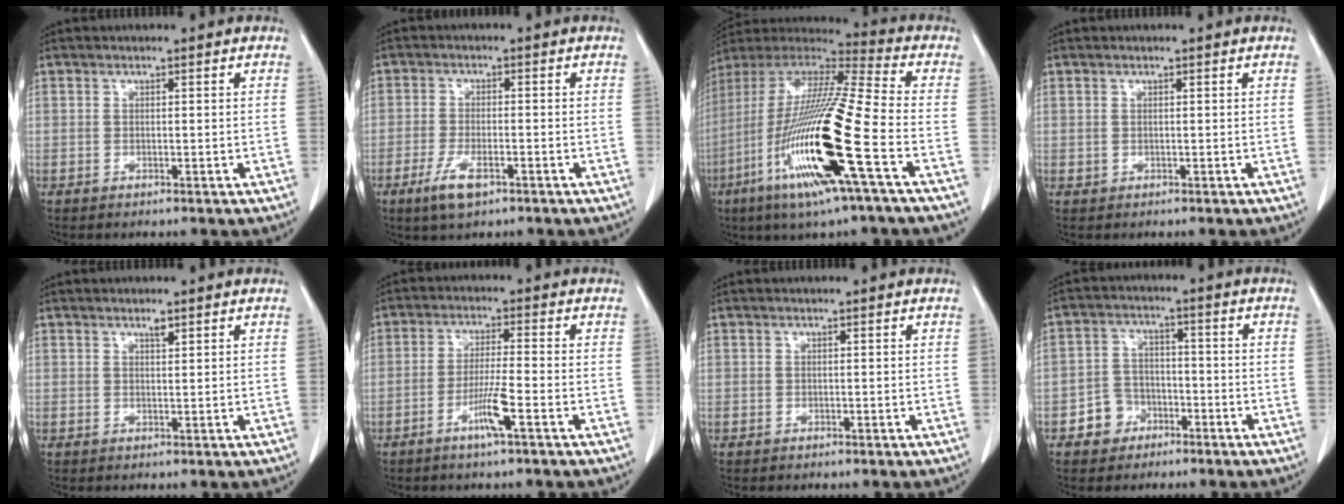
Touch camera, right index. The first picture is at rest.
{"total": 5.1, "force": [-2.9, 1.5, 3.9], "torque": [-0.082, -0.007, -0.050]}
{"total": 23.1, "force": [-7.8, 0.9, 21.7], "torque": [-0.454, -0.037, -0.152]}
{"total": 0.0}
{"total": 1.1, "force": [0.8, 0.2, 0.7], "torque": [-0.016, -0.003, 0.015]}
{"total": 5.4, "force": [-2.7, -0.5, 4.7], "torque": [-0.092, -0.009, -0.052]}
{"total": 0.0}
{"total": 5.3, "force": [-2.9, 4.3, 1.0], "torque": [-0.015, 0.017, -0.048]}